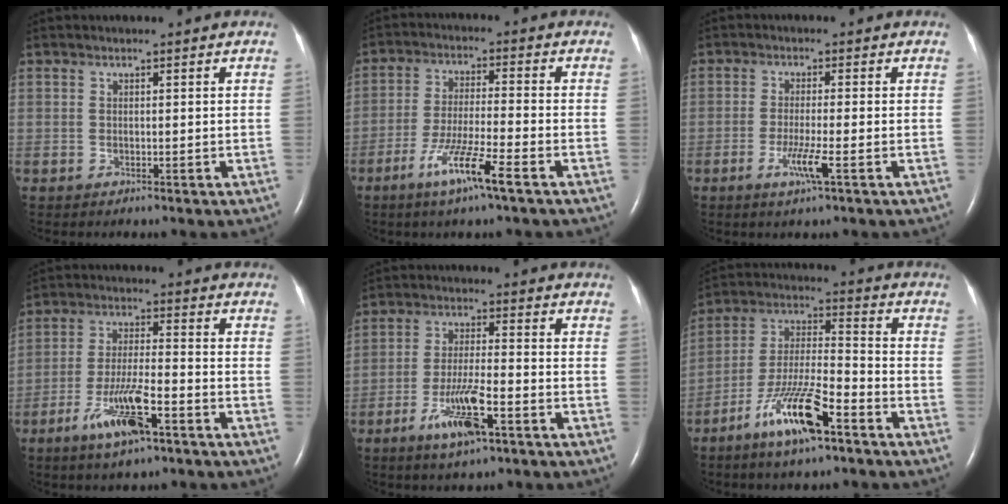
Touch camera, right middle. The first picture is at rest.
{"total": 8.6, "force": [-4.9, -0.4, 7.0], "torque": [-0.138, -0.018, -0.094]}
{"total": 3.9, "force": [-1.7, -0.3, 3.5], "torque": [-0.074, -0.011, -0.035]}
{"total": 9.5, "force": [-5.3, 1.5, 7.7], "torque": [-0.153, -0.009, -0.094]}
{"total": 8.5, "force": [-4.5, 1.2, 7.2], "torque": [-0.143, -0.010, -0.078]}
{"total": 12.9, "force": [-7.7, 2.0, 10.1], "torque": [-0.203, -0.013, -0.143]}